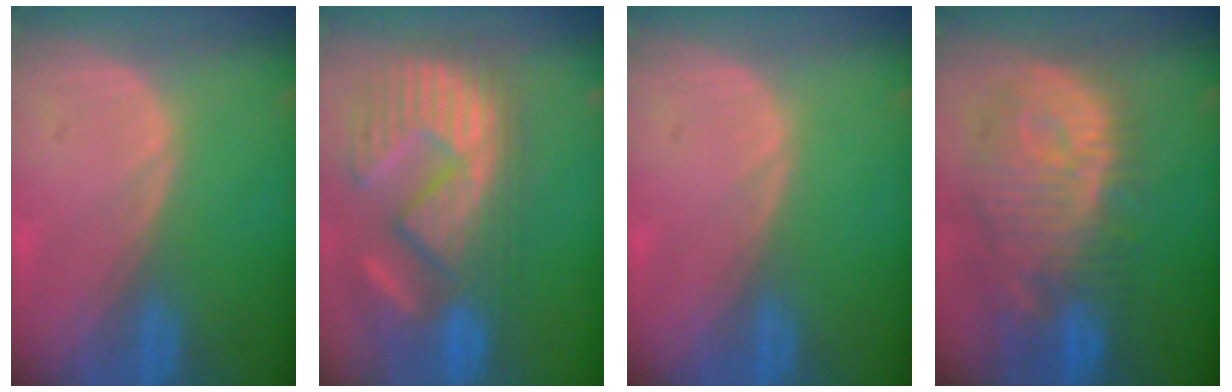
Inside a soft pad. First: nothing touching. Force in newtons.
{"total": 13.7, "press": 12.2, "slide": 6.2}
{"total": 0.0}
{"total": 12.5, "press": 11.1, "slide": 5.8}